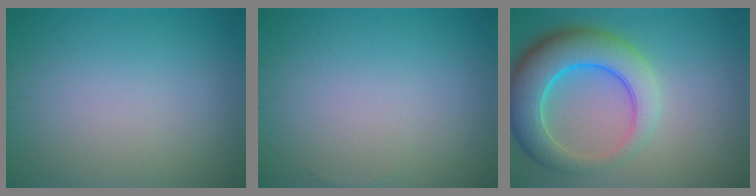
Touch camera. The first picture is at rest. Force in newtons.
{"total": 0.0}
{"total": 7.9, "press": 7.9, "slide": 0.3}